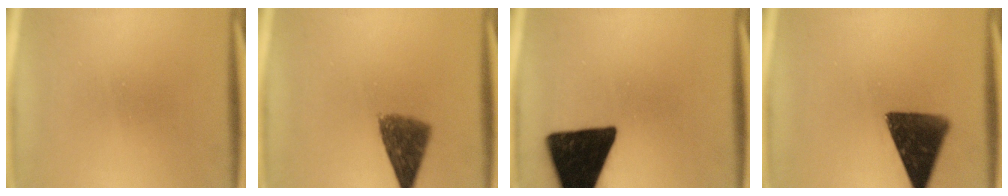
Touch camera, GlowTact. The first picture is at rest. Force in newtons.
{"total": 7.4}
{"total": 18.0}
{"total": 12.6}